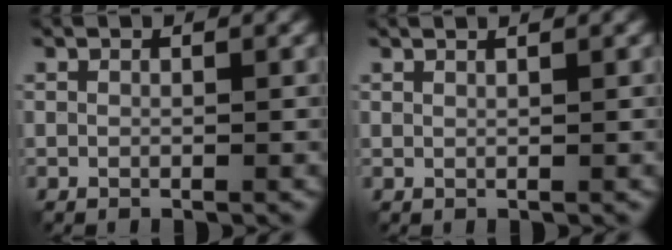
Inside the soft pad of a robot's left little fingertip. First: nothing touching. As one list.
[{"total": 1.0, "force": [0.8, 0.2, 0.5], "torque": [-0.003, 0.003, 0.002]}]